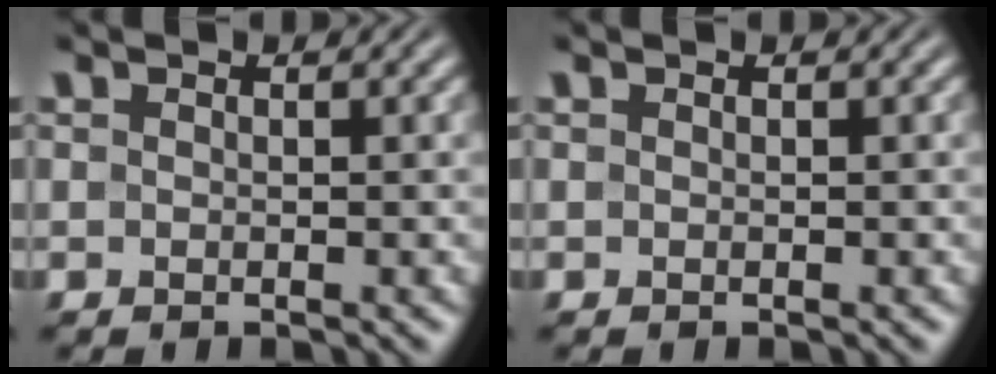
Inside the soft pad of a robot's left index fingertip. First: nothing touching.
{"total": 0.0}